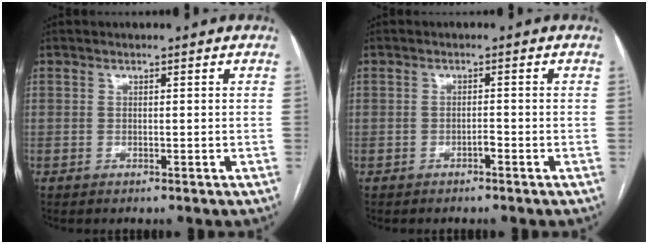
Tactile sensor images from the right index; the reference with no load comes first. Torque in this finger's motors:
{"motor_torque": [0.39, 0.32, 0.22, 0.08]}